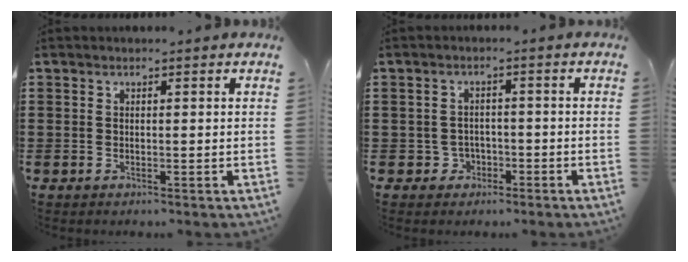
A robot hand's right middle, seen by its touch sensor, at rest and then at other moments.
{"total": 2.2, "force": [-1.3, 1.7, 0.4], "torque": [-0.017, 0.002, -0.032]}